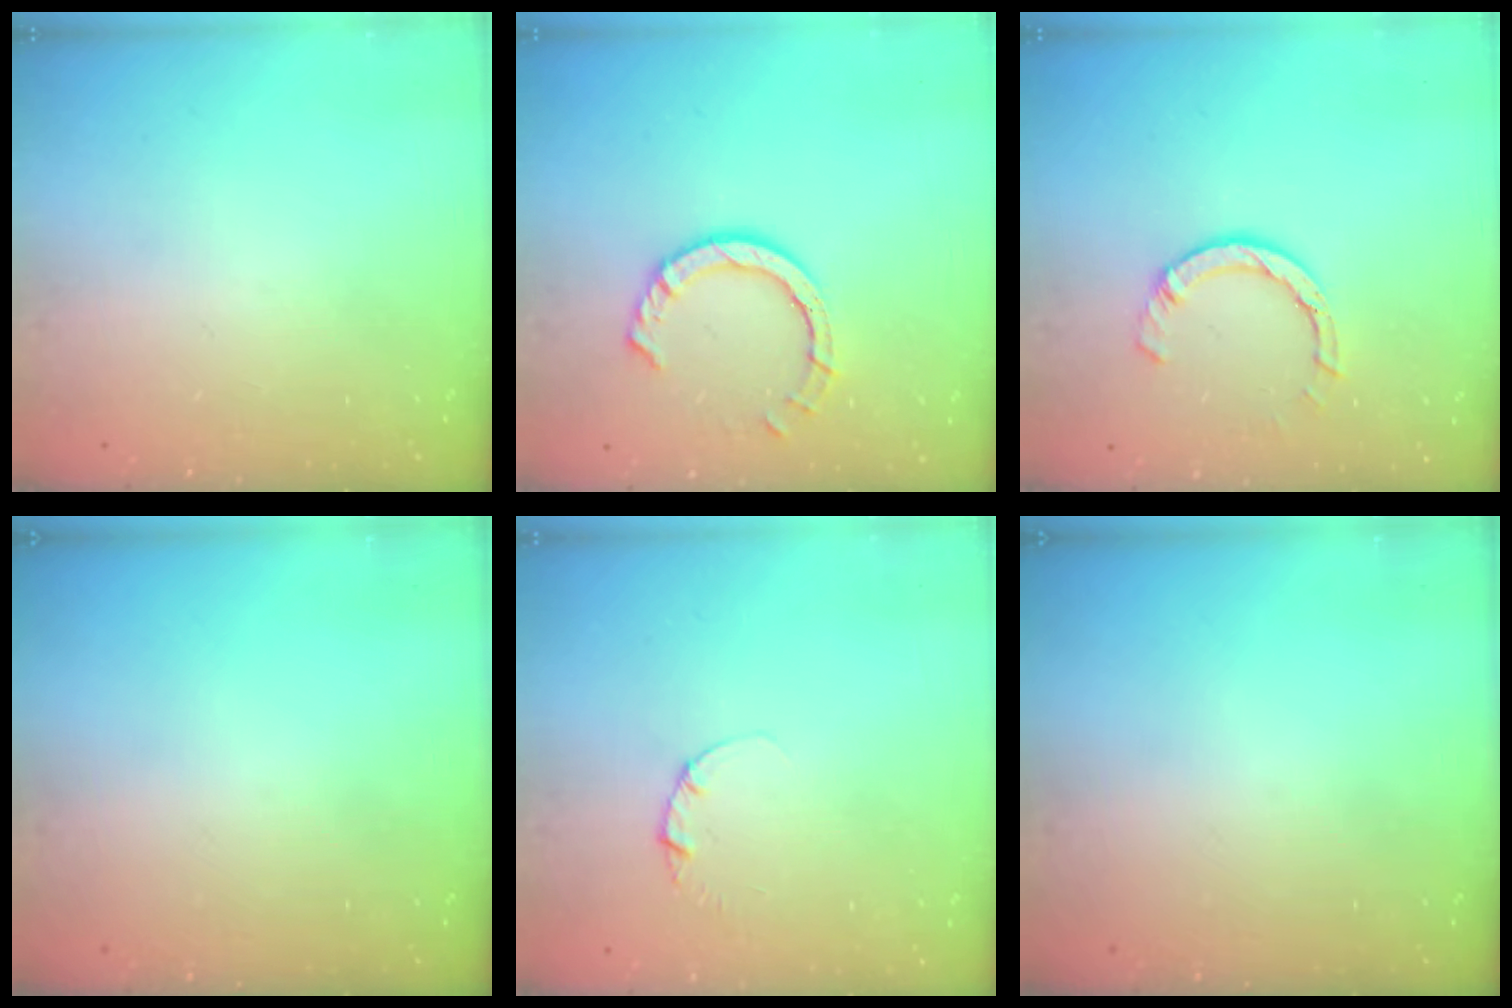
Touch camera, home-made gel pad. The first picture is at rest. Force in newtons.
{"total": 8.0, "press": 7.9, "slide": 0.9}
{"total": 5.5, "press": 5.5, "slide": 0.6}
{"total": 0.0}
{"total": 1.3, "press": 1.3, "slide": 0.2}
{"total": 0.0}